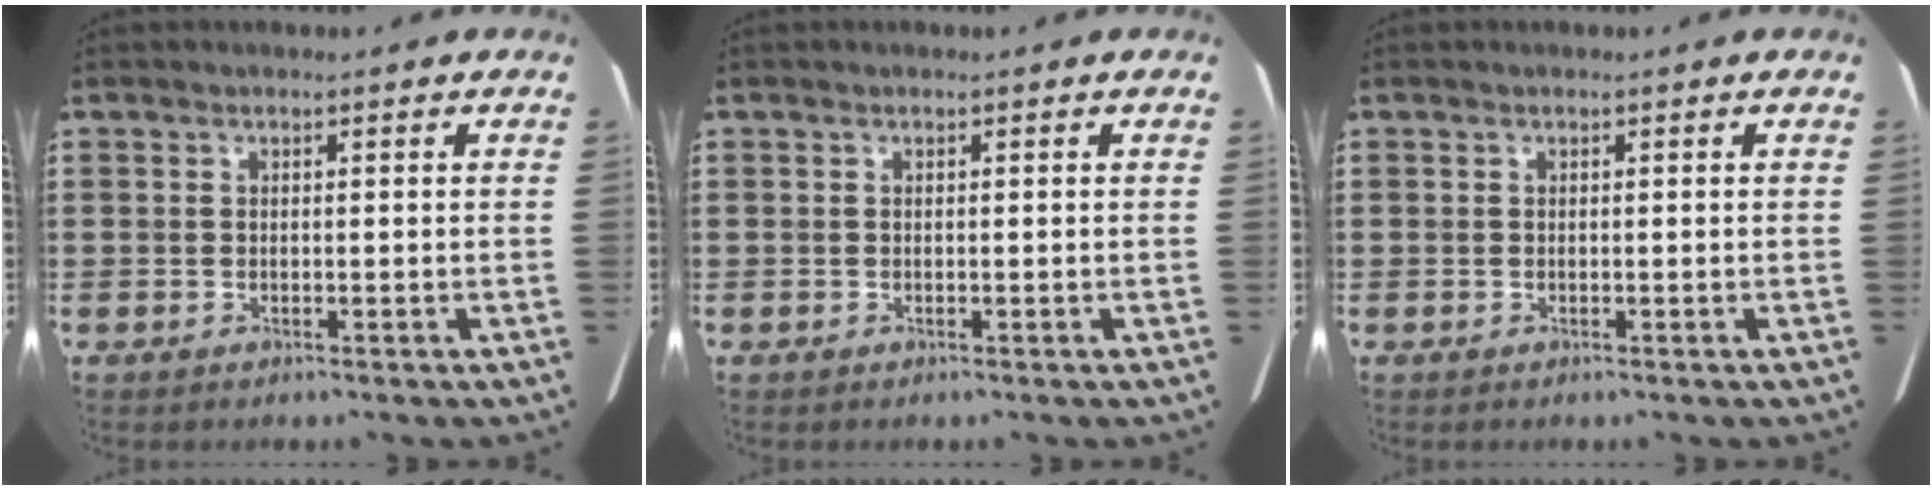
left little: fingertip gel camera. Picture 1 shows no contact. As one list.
[{"total": 0.0}, {"total": 0.0}]